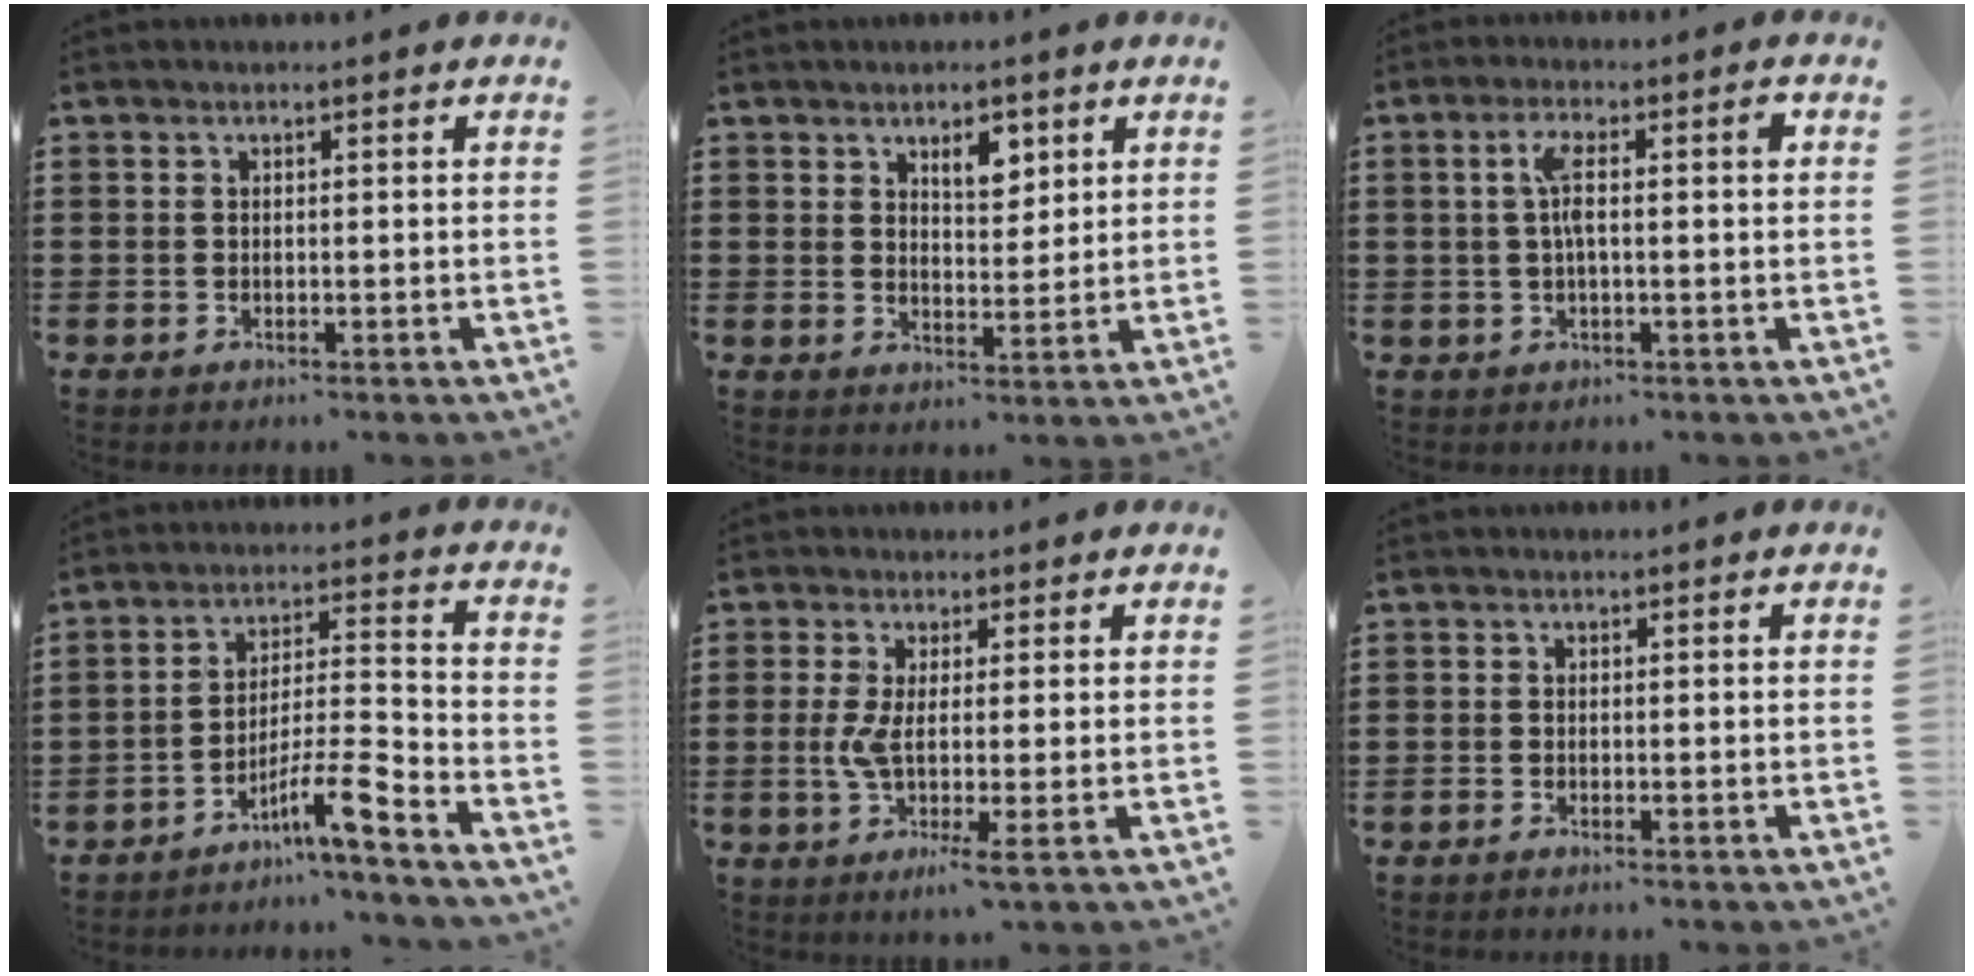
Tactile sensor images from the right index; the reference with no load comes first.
{"total": 4.7, "force": [2.9, 2.4, 2.8], "torque": [-0.041, 0.000, 0.047]}
{"total": 5.0, "force": [0.5, 1.0, 4.8], "torque": [-0.092, 0.007, 0.004]}
{"total": 8.3, "force": [-6.0, 0.4, 5.7], "torque": [-0.091, 0.000, -0.112]}
{"total": 4.7, "force": [-0.4, 0.4, 4.6], "torque": [-0.110, -0.017, -0.014]}
{"total": 0.6, "force": [-0.5, 0.0, 0.2], "torque": [-0.006, -0.003, -0.010]}